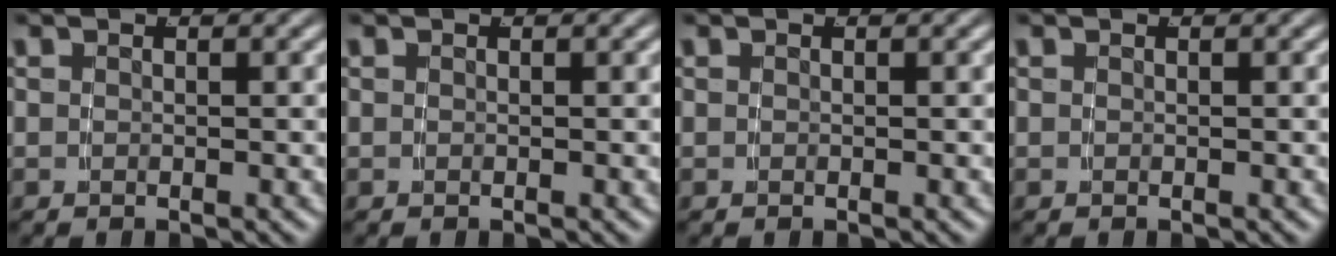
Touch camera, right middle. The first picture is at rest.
{"total": 0.0}
{"total": 0.0}
{"total": 0.0}